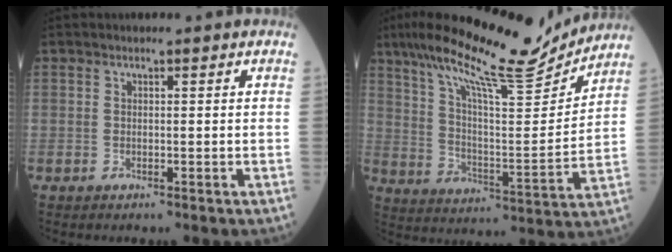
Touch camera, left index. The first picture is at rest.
{"total": 18.3, "force": [15.9, 1.3, 8.9], "torque": [-0.162, 0.002, 0.256]}